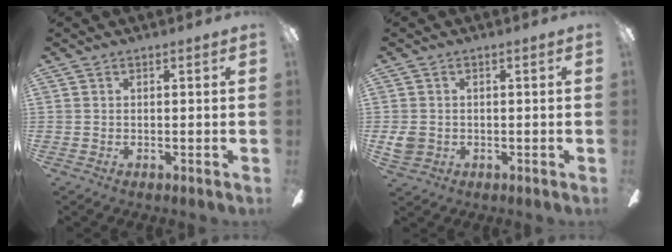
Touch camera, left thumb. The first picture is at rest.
{"total": 3.5, "force": [-0.2, 3.0, 1.8], "torque": [-0.031, 0.002, -0.004]}